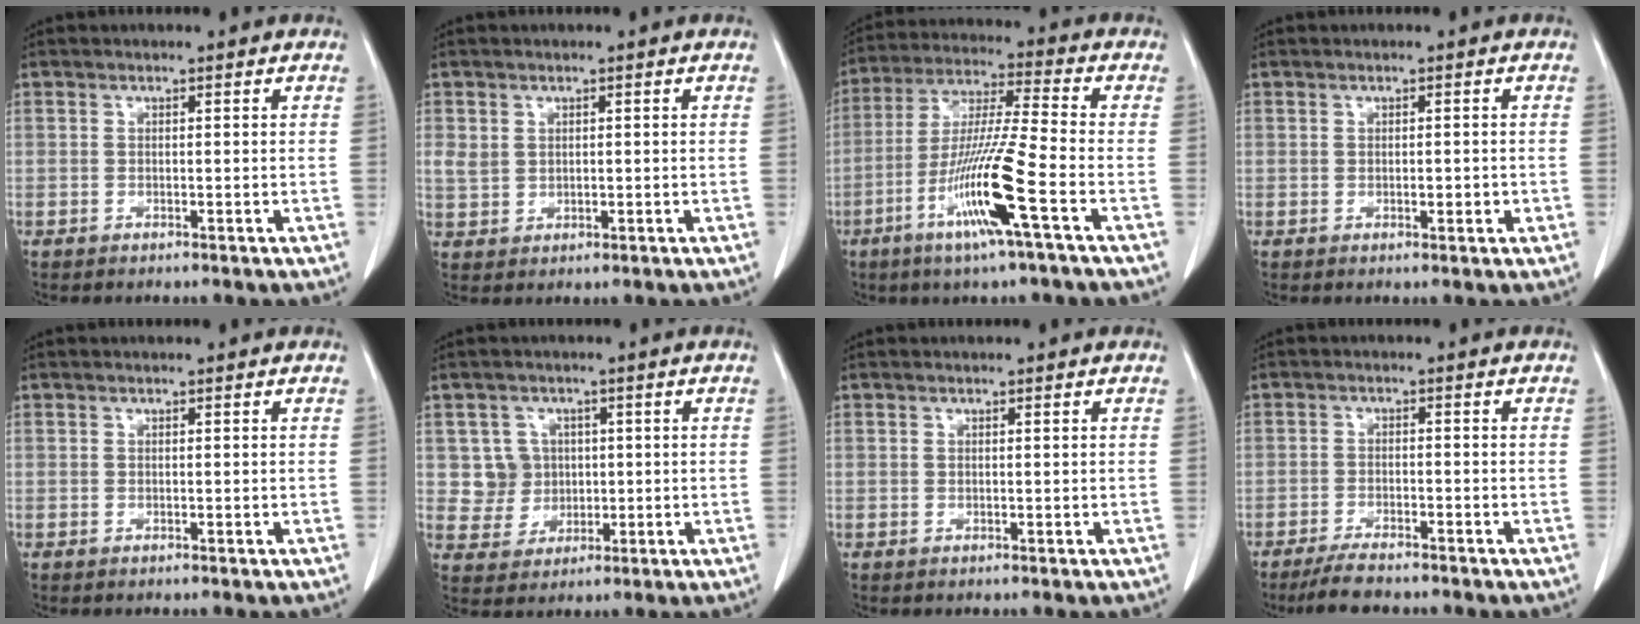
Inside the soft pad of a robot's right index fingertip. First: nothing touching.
{"total": 2.8, "force": [0.7, 2.3, 1.3], "torque": [-0.027, 0.004, 0.021]}
{"total": 13.5, "force": [-5.6, -0.9, 12.2], "torque": [-0.243, -0.015, -0.110]}
{"total": 1.4, "force": [-0.3, 0.6, 1.3], "torque": [-0.019, 0.001, -0.002]}
{"total": 0.0}
{"total": 5.2, "force": [1.0, 5.2, 0.2], "torque": [0.004, 0.013, 0.024]}
{"total": 0.0}
{"total": 4.9, "force": [-4.3, 0.7, 2.3], "torque": [-0.041, -0.013, -0.074]}